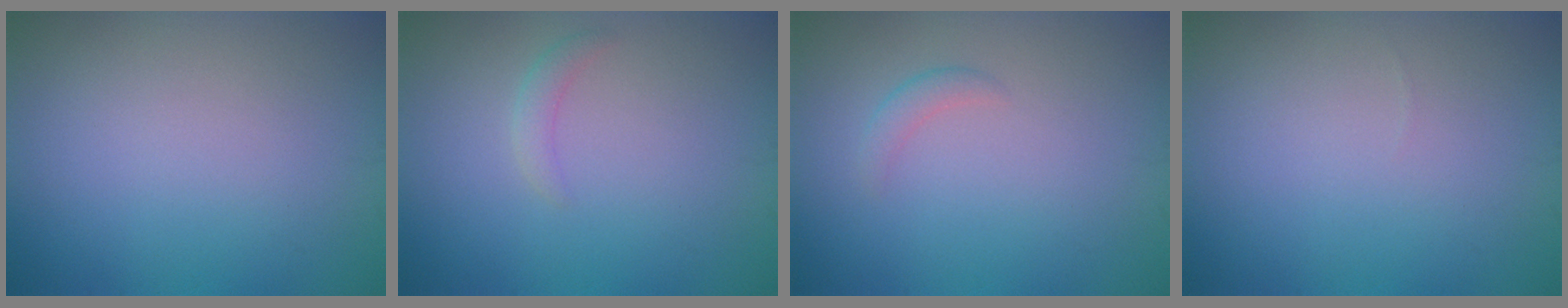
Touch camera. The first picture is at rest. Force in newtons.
{"total": 1.1, "press": 1.1, "slide": 0.0}
{"total": 1.1, "press": 1.1, "slide": 0.0}
{"total": 0.0}